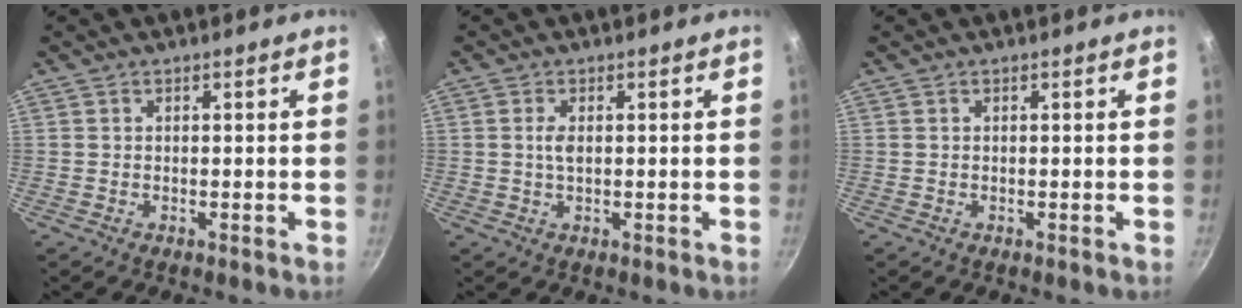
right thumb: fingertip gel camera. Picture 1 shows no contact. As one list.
[{"total": 2.0, "force": [0.3, 1.0, 1.7], "torque": [-0.035, 0.001, 0.005]}, {"total": 0.0}]